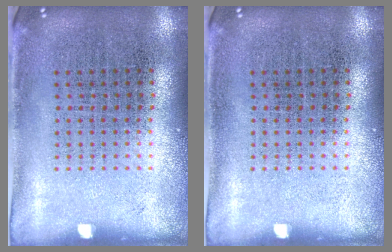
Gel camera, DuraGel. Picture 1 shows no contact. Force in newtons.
{"total": 0.0}